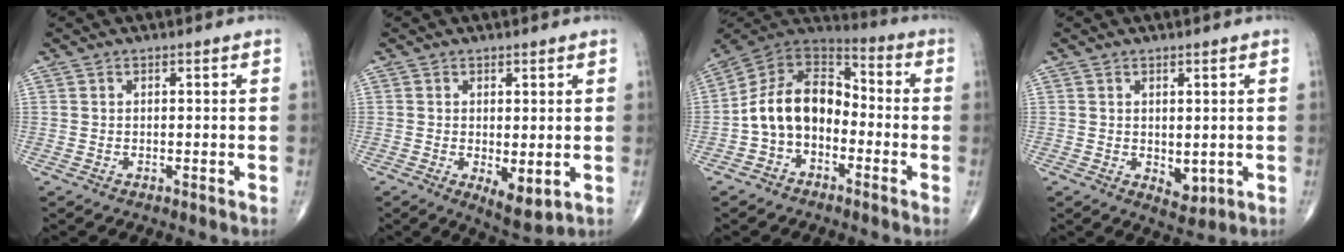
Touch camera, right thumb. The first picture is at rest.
{"total": 5.4, "force": [-0.9, 2.3, 4.8], "torque": [-0.070, -0.018, -0.005]}
{"total": 13.2, "force": [-3.2, 9.3, 8.8], "torque": [-0.134, 0.063, -0.071]}
{"total": 3.4, "force": [-0.2, 2.0, 2.7], "torque": [-0.025, -0.009, 0.008]}